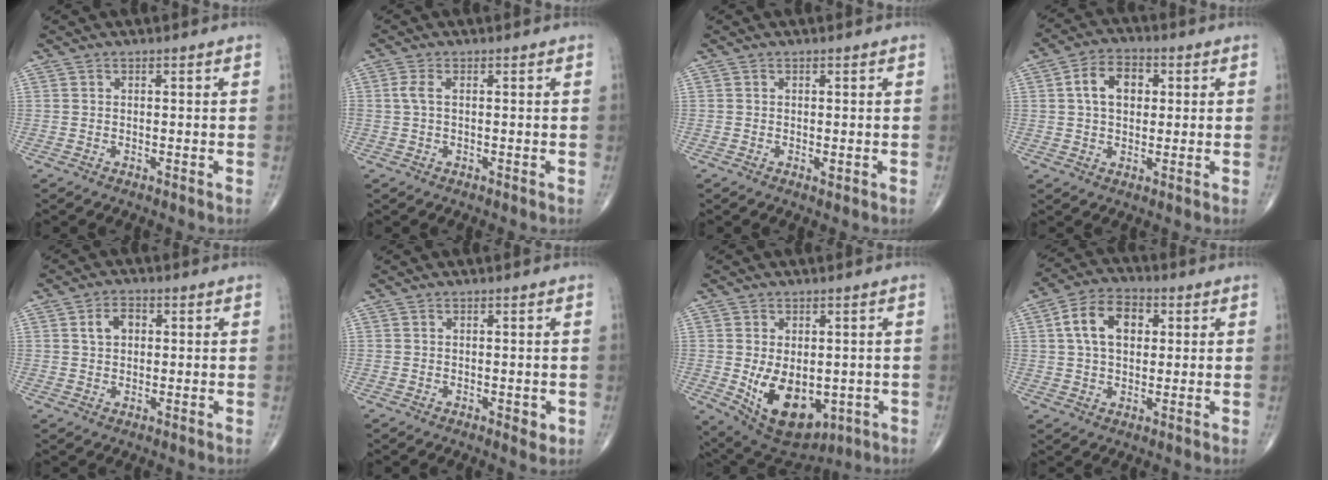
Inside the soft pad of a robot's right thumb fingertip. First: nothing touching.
{"total": 2.1, "force": [0.3, 1.0, 1.9], "torque": [-0.052, 0.005, 0.004]}
{"total": 0.6, "force": [-0.1, 0.3, 0.6], "torque": [-0.008, -0.003, -0.004]}
{"total": 8.1, "force": [1.6, 5.5, 5.7], "torque": [-0.079, 0.011, 0.022]}
{"total": 4.0, "force": [1.0, 2.9, 2.7], "torque": [-0.042, 0.008, 0.015]}
{"total": 2.0, "force": [-0.3, 0.9, 1.7], "torque": [-0.014, -0.004, -0.003]}
{"total": 13.2, "force": [-2.4, 8.2, 10.0], "torque": [-0.138, -0.013, -0.009]}
{"total": 10.5, "force": [2.4, 6.9, 7.6], "torque": [-0.119, 0.014, 0.037]}